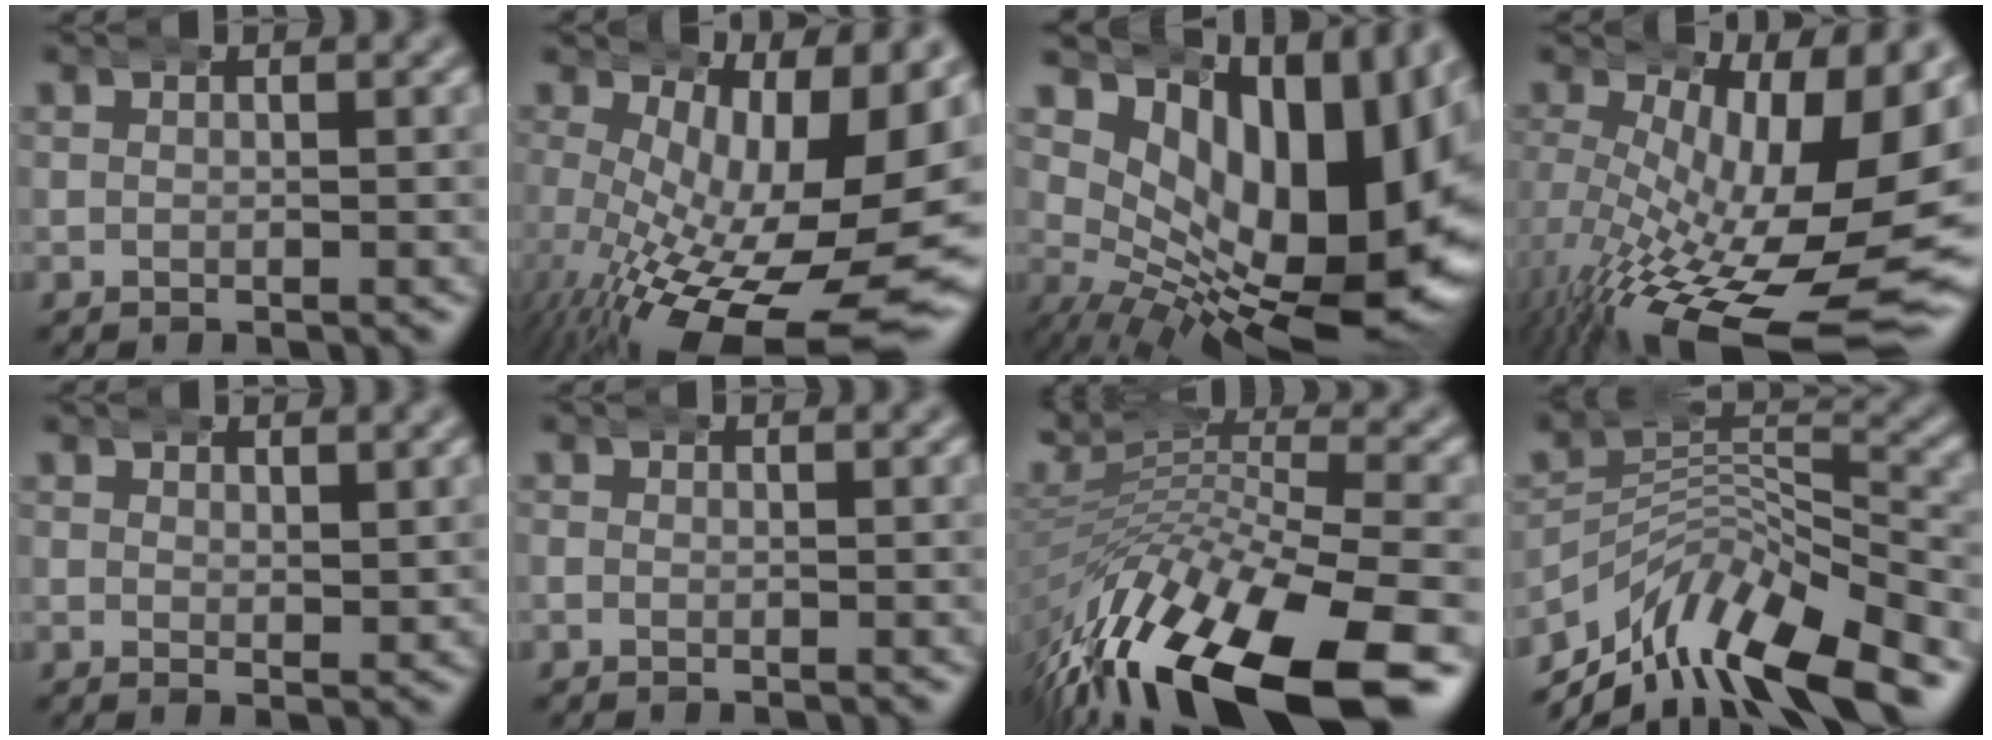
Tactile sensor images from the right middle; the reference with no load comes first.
{"total": 13.2, "force": [-3.6, 5.6, 11.4], "torque": [-0.181, -0.050, -0.020]}
{"total": 20.2, "force": [1.7, 11.2, 16.7], "torque": [-0.234, -0.011, 0.041]}
{"total": 13.8, "force": [-3.8, 5.6, 12.0], "torque": [-0.192, -0.059, -0.021]}
{"total": 1.4, "force": [1.4, 0.2, 0.2], "torque": [0.010, 0.001, 0.022]}
{"total": 0.6, "force": [-0.4, 0.3, -0.2], "torque": [0.006, -0.002, -0.009]}
{"total": 13.6, "force": [-4.6, 7.1, 10.7], "torque": [-0.188, -0.018, -0.059]}
{"total": 11.8, "force": [-6.2, 6.7, 7.4], "torque": [-0.085, 0.000, -0.110]}